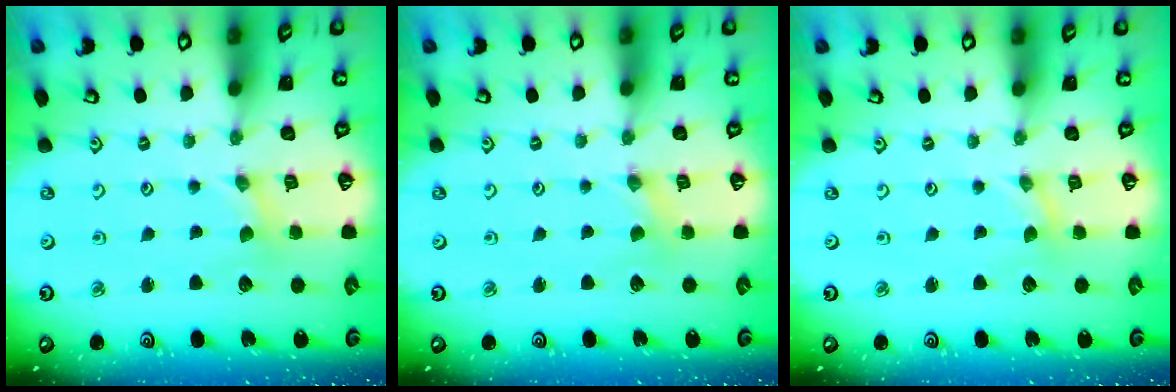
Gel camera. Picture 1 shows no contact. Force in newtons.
{"total": 0.8, "press": 0.8, "slide": 0.1}
{"total": 0.0}